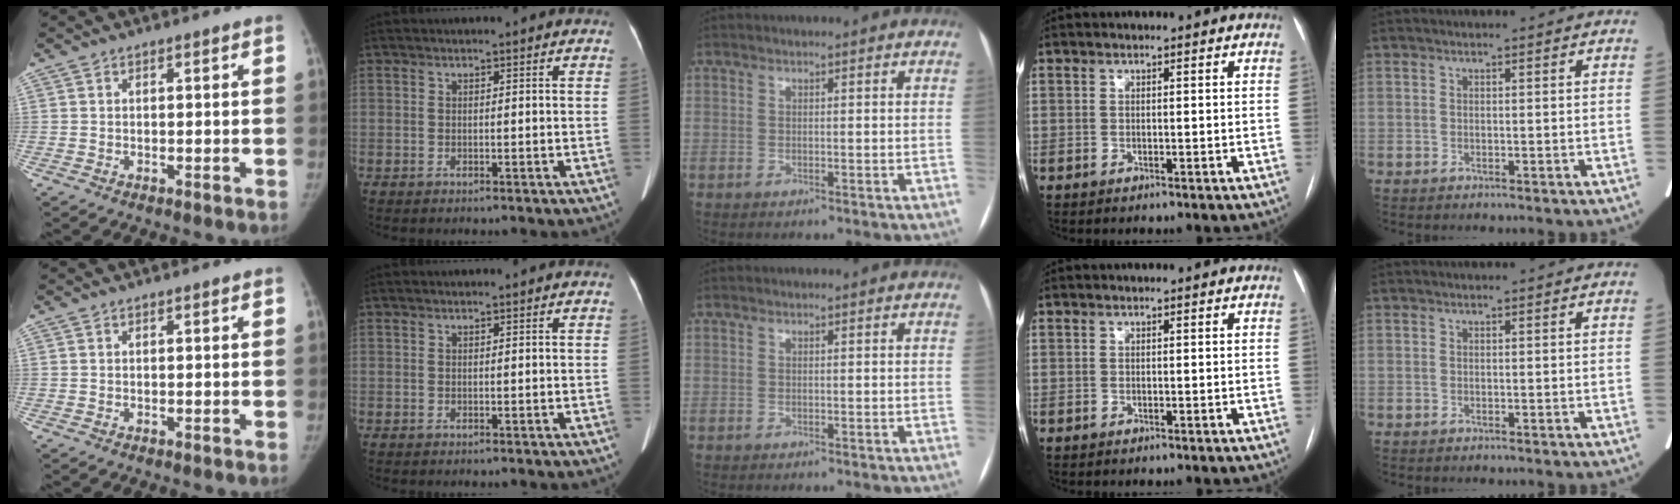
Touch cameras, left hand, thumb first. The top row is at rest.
{}